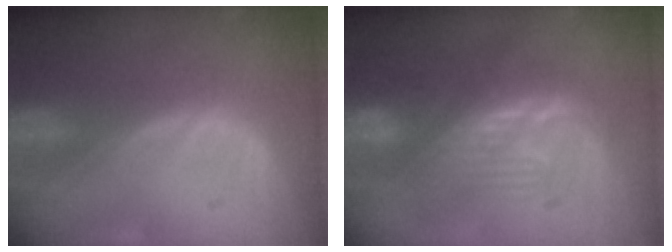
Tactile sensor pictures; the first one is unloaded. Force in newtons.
{"total": 8.1, "press": 7.9, "slide": 1.6}